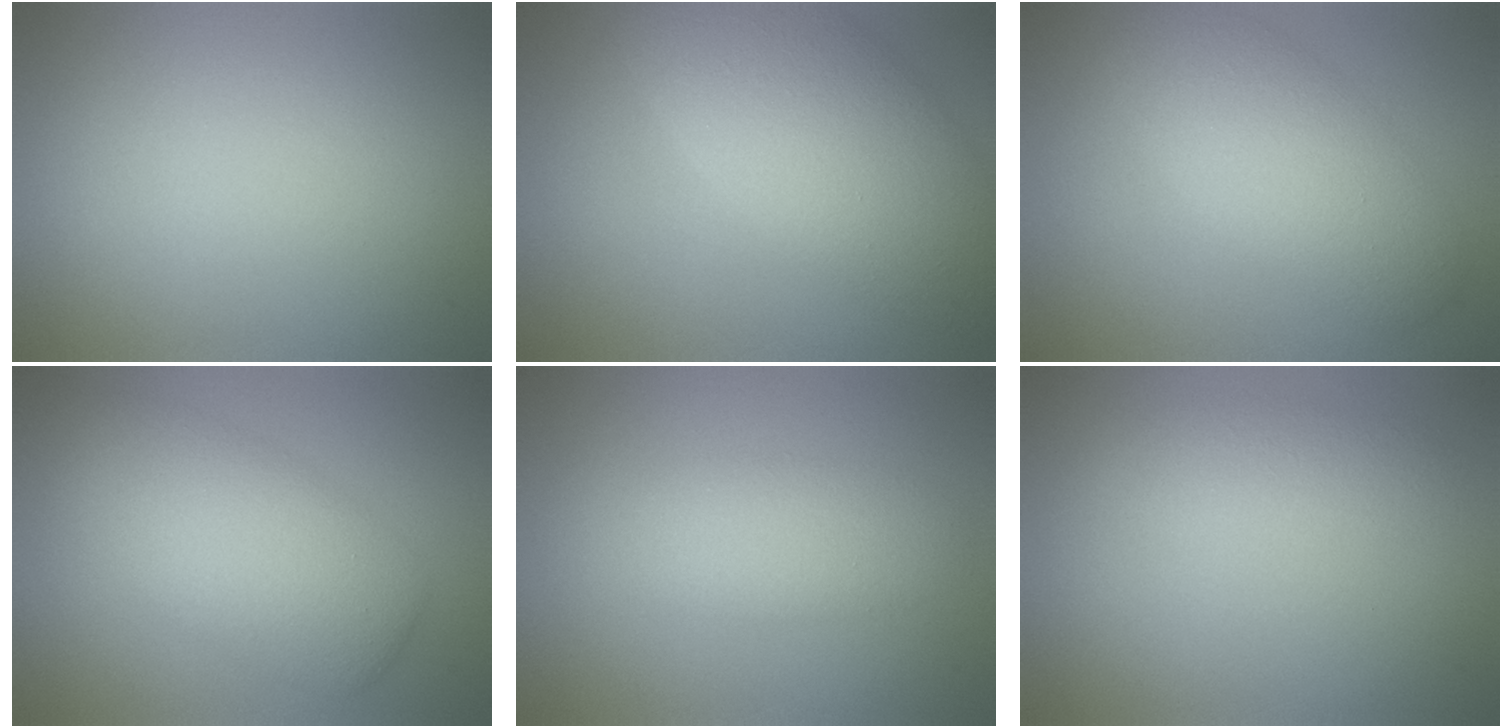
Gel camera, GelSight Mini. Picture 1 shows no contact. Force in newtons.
{"total": 8.2, "press": 8.2, "slide": 0.4}
{"total": 5.5, "press": 5.4, "slide": 0.6}
{"total": 6.1, "press": 6.1, "slide": 0.1}
{"total": 3.3, "press": 3.3, "slide": 0.0}
{"total": 2.4, "press": 2.4, "slide": 0.0}